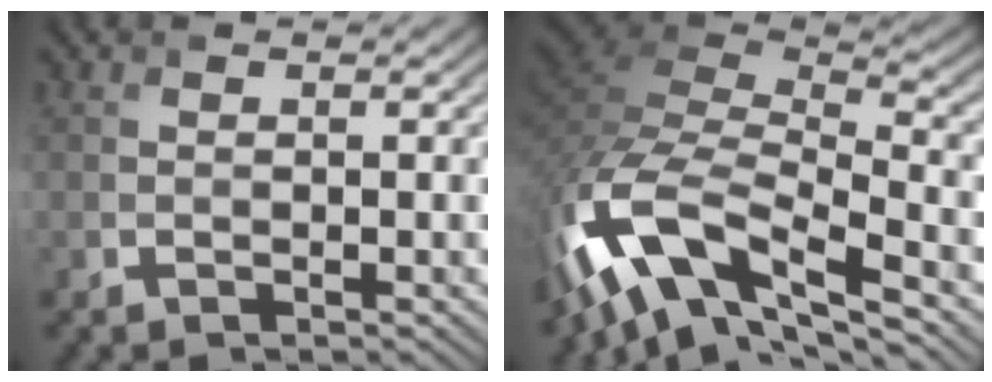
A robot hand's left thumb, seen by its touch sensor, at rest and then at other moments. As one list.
[{"total": 16.5, "force": [-8.9, 6.8, 12.1], "torque": [-0.292, -0.011, -0.168]}]